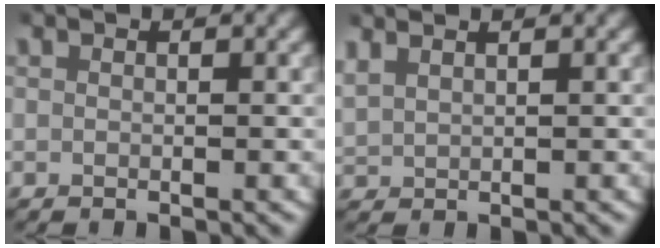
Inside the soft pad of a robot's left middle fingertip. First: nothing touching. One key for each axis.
{"total": 3.0, "fx": 2.0, "fy": 1.7, "fz": 1.3, "tx": -0.033, "ty": 0.011, "tz": 0.039}